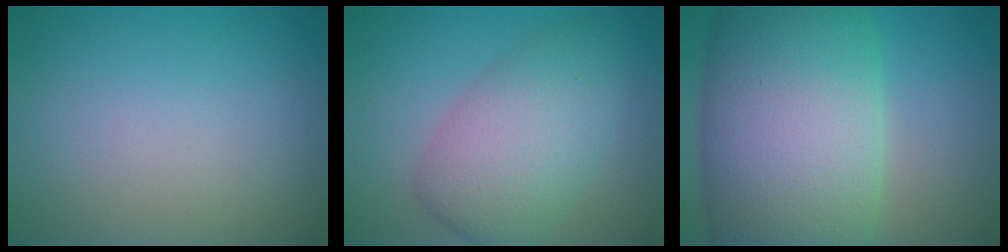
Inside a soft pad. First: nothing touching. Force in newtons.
{"total": 6.8, "press": 6.8, "slide": 0.0}
{"total": 15.4, "press": 15.4, "slide": 0.4}